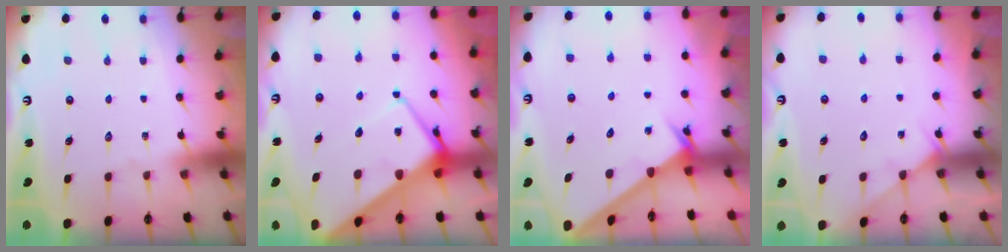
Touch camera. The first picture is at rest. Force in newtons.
{"total": 10.2, "press": 10.2, "slide": 0.9}
{"total": 2.6, "press": 2.6, "slide": 0.1}
{"total": 4.3, "press": 4.3, "slide": 0.6}